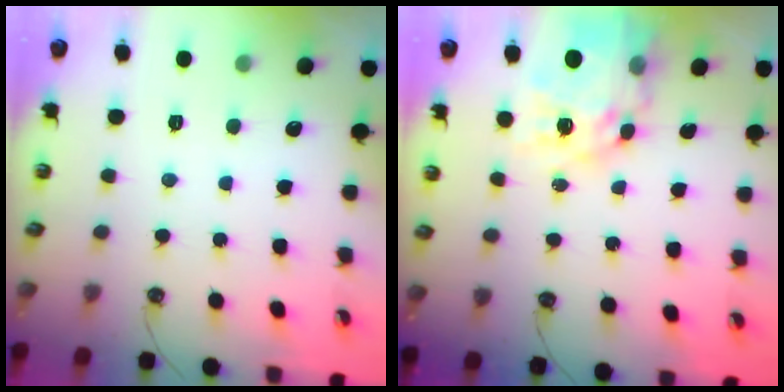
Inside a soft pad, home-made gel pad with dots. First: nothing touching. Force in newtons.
{"total": 15.0, "press": 14.9, "slide": 1.5}